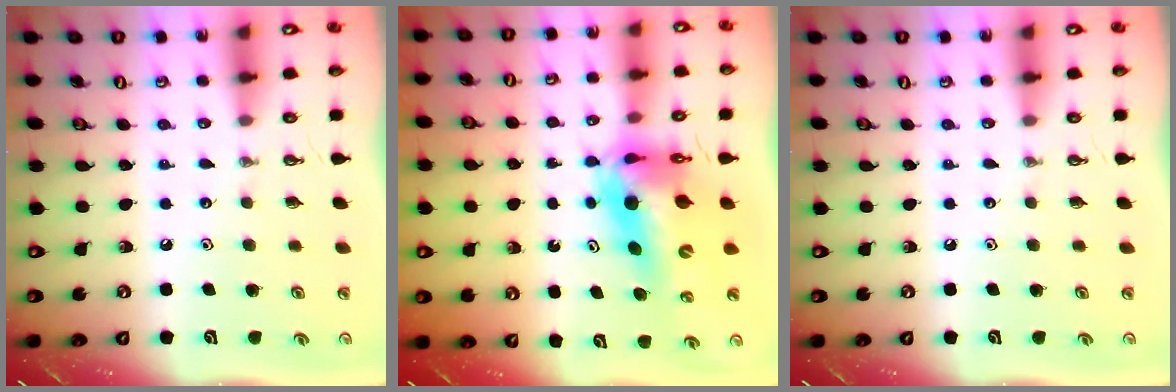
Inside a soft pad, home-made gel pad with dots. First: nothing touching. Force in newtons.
{"total": 12.2, "press": 12.2, "slide": 1.2}
{"total": 0.0}